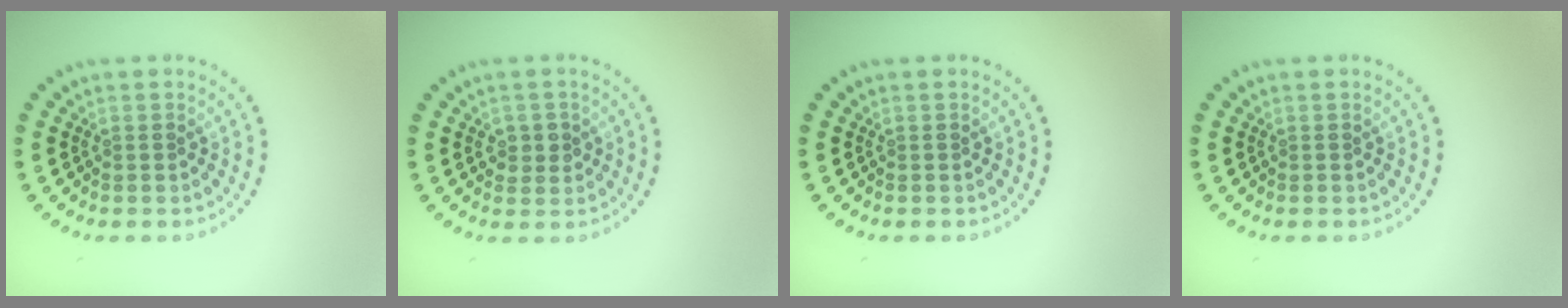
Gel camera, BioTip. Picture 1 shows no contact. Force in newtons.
{"total": 1.8, "press": 1.8, "slide": 0.2}
{"total": 0.0}
{"total": 0.0}